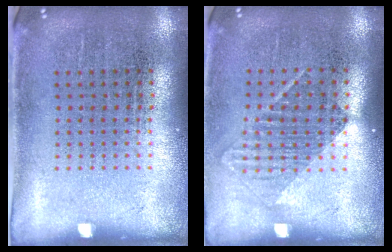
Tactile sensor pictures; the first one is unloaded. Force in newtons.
{"total": 1.3, "press": 1.0, "slide": 0.8}